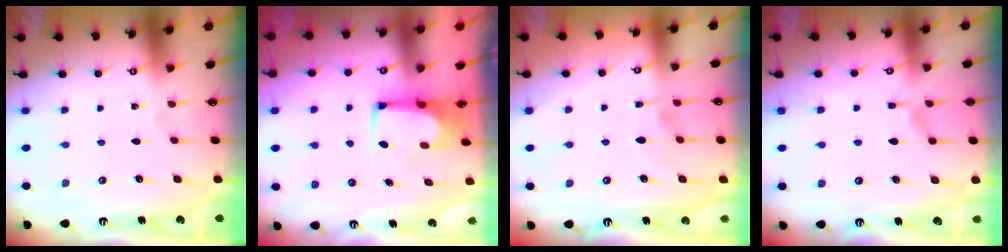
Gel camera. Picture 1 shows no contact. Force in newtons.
{"total": 0.8, "press": 0.7, "slide": 0.1}
{"total": 1.3, "press": 0.8, "slide": 1.0}
{"total": 4.3, "press": 4.3, "slide": 0.5}